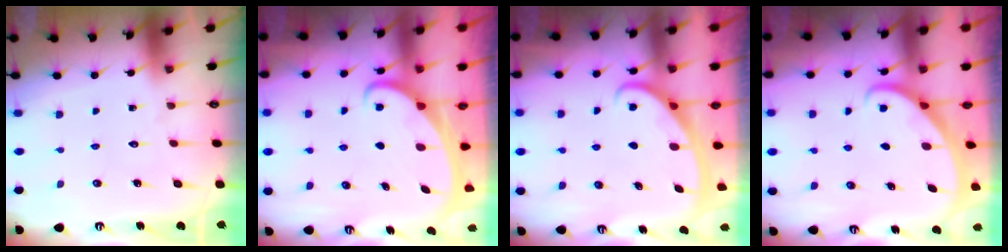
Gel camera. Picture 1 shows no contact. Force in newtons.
{"total": 2.0, "press": 2.0, "slide": 0.3}
{"total": 2.8, "press": 2.8, "slide": 0.4}
{"total": 2.7, "press": 2.7, "slide": 0.1}